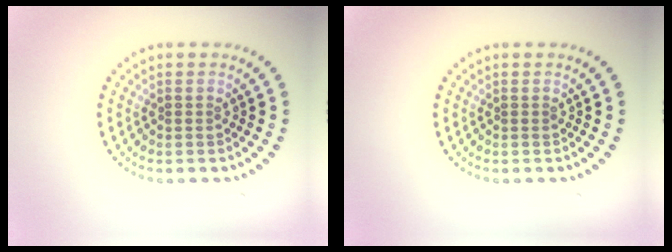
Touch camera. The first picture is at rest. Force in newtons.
{"total": 0.0}